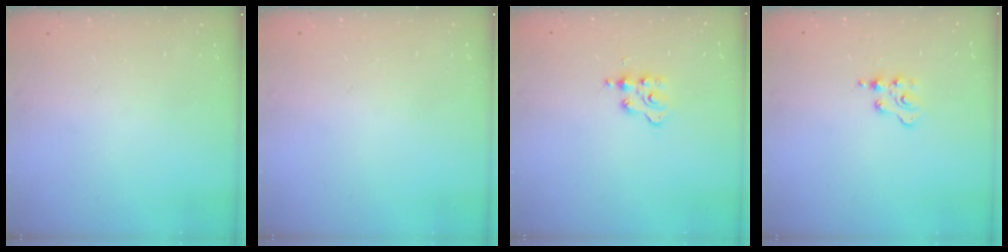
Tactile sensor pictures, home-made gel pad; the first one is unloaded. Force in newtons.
{"total": 0.7, "press": 0.7, "slide": 0.2}
{"total": 2.3, "press": 2.2, "slide": 0.5}
{"total": 3.1, "press": 3.1, "slide": 0.5}